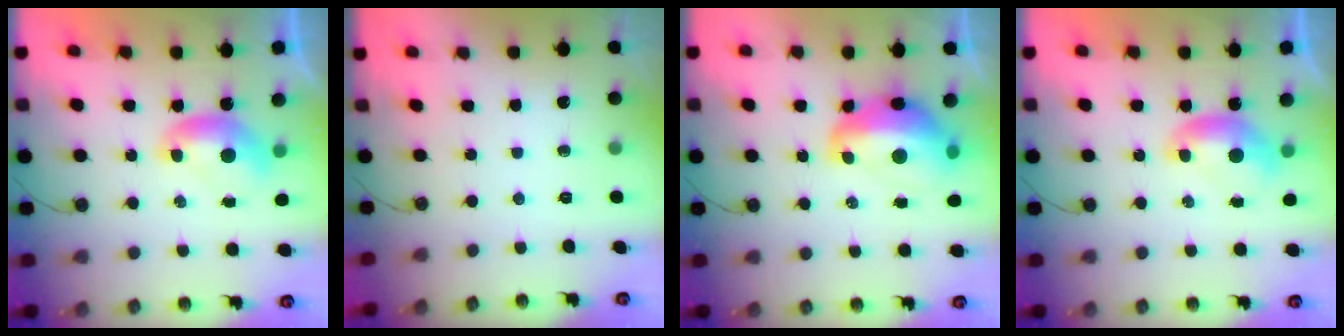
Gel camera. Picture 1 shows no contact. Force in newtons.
{"total": 0.0}
{"total": 7.7, "press": 7.7, "slide": 0.9}
{"total": 0.0}